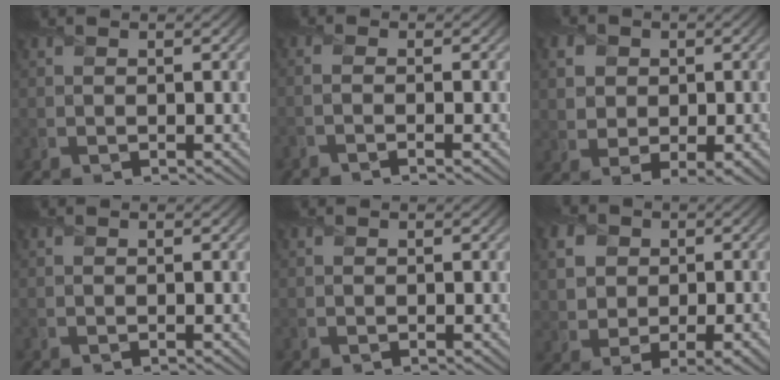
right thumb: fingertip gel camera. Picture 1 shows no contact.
{"total": 2.2, "force": [-1.1, 0.4, 1.9], "torque": [-0.023, 0.002, -0.039]}
{"total": 6.5, "force": [0.5, 5.0, 4.1], "torque": [-0.087, -0.004, 0.013]}
{"total": 0.0}
{"total": 0.0}
{"total": 8.2, "force": [0.5, 6.3, 5.3], "torque": [-0.110, -0.007, 0.012]}